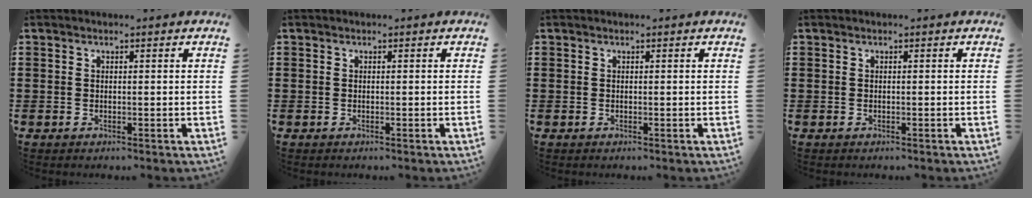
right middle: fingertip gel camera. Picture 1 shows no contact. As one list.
[{"total": 0.0}, {"total": 0.0}, {"total": 0.0}]